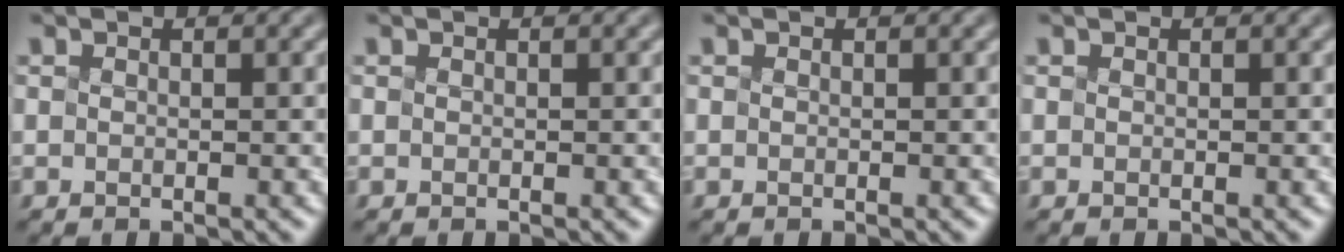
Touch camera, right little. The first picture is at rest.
{"total": 0.0}
{"total": 0.0}
{"total": 0.0}